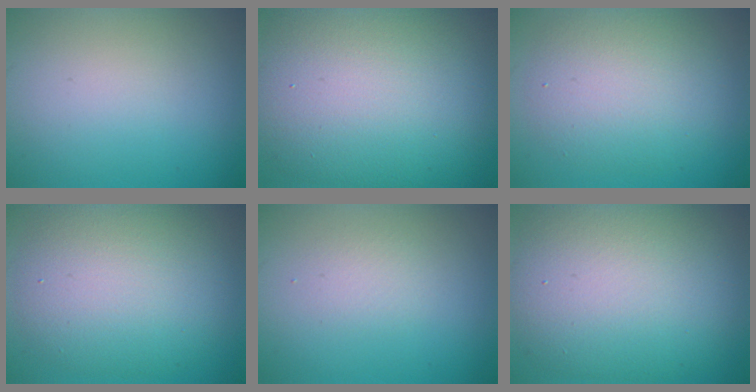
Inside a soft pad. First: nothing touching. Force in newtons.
{"total": 13.9, "press": 13.8, "slide": 1.1}
{"total": 5.6, "press": 5.6, "slide": 0.3}
{"total": 8.3, "press": 8.3, "slide": 0.3}
{"total": 1.4, "press": 1.4, "slide": 0.1}
{"total": 11.5, "press": 11.4, "slide": 1.2}